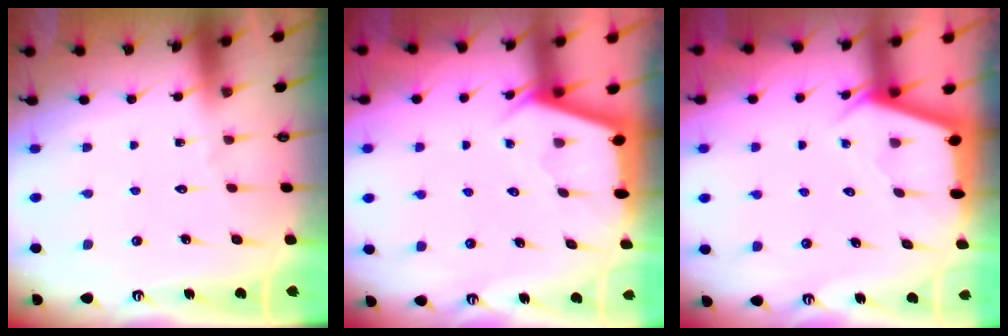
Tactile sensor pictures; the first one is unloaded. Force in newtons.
{"total": 2.9, "press": 2.9, "slide": 0.3}
{"total": 2.9, "press": 2.9, "slide": 0.4}